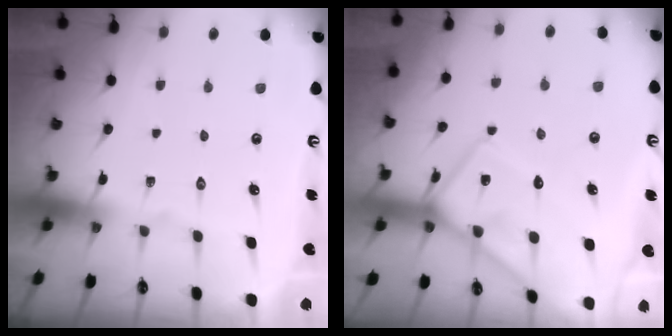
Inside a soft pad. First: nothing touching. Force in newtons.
{"total": 10.3, "press": 10.2, "slide": 0.9}